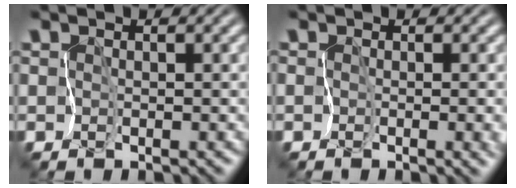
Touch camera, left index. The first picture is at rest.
{"total": 2.9, "force": [-0.7, 1.5, 2.3], "torque": [-0.007, -0.007, -0.005]}